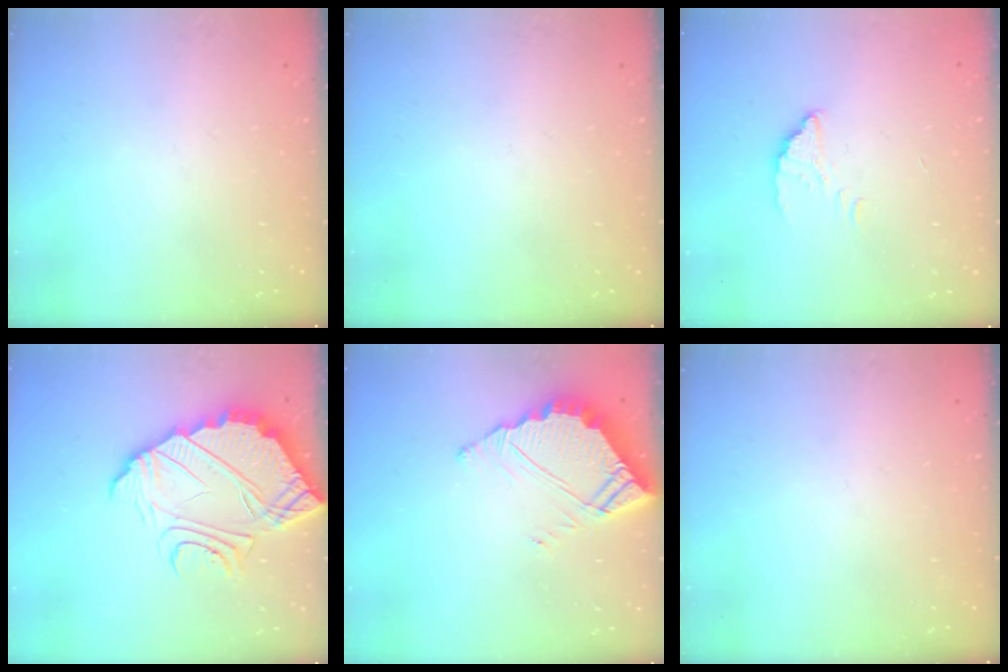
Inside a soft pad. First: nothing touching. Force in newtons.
{"total": 0.0}
{"total": 2.4, "press": 2.4, "slide": 0.0}
{"total": 10.2, "press": 10.1, "slide": 0.7}
{"total": 6.3, "press": 6.2, "slide": 0.4}
{"total": 0.0}